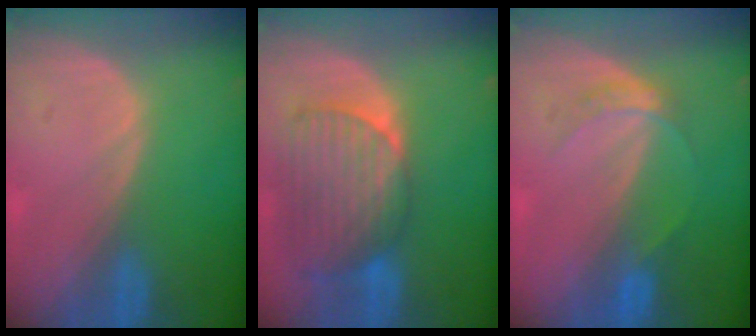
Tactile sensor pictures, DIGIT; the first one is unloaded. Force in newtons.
{"total": 9.3, "press": 8.3, "slide": 4.2}
{"total": 3.1, "press": 3.1, "slide": 0.5}